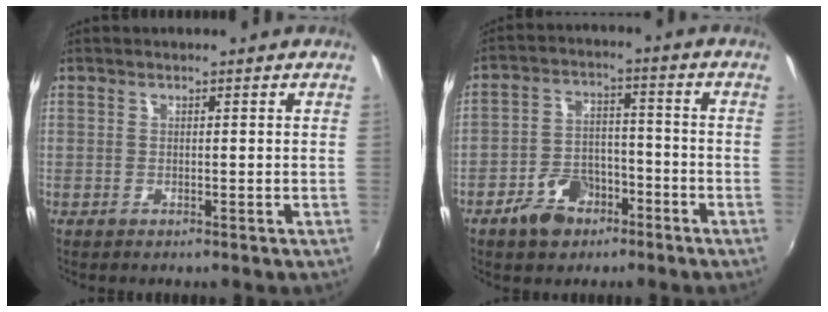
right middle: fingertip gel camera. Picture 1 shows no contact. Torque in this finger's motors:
{"motor_torque": [0.76, -0.70, 0.33, 0.08]}